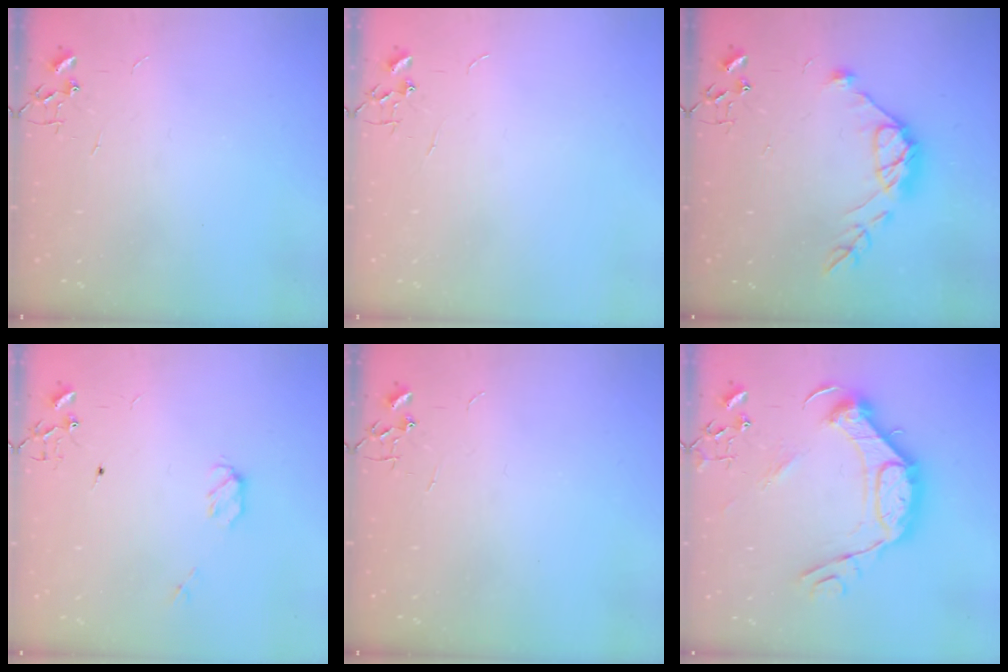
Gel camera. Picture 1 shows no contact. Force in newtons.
{"total": 0.0}
{"total": 11.6, "press": 11.6, "slide": 0.9}
{"total": 3.9, "press": 3.8, "slide": 0.8}
{"total": 0.0}
{"total": 18.6, "press": 18.6, "slide": 1.3}